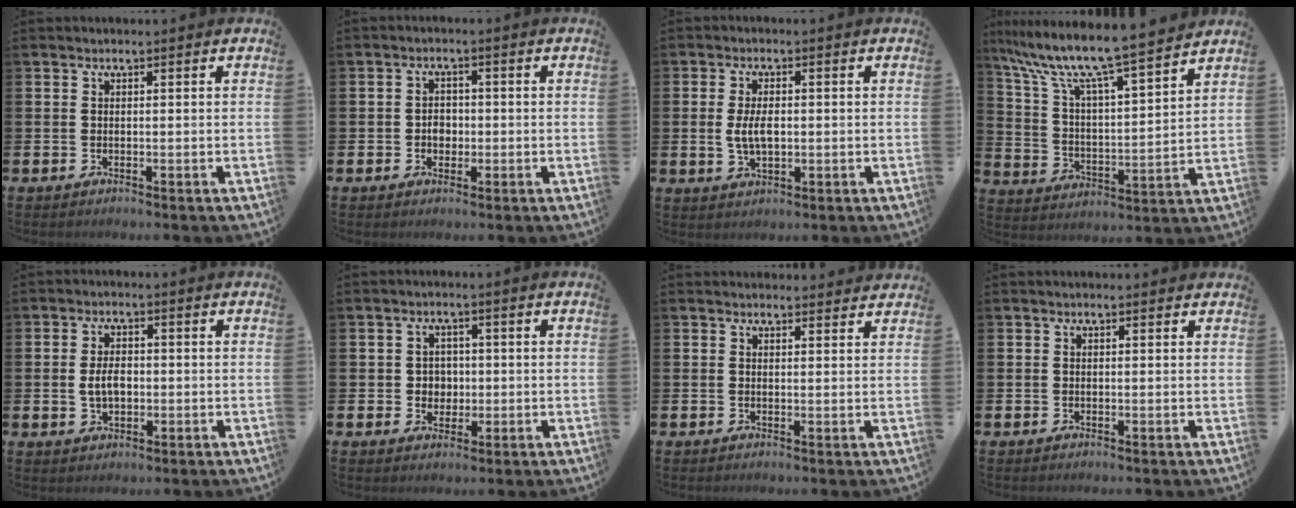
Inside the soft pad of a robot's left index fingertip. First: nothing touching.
{"total": 2.3, "force": [-0.4, 1.9, 1.2], "torque": [-0.006, -0.002, -0.015]}
{"total": 4.0, "force": [0.1, 2.0, 3.4], "torque": [-0.061, 0.000, -0.005]}
{"total": 10.8, "force": [9.7, 0.7, 4.7], "torque": [-0.133, -0.062, 0.164]}
{"total": 3.5, "force": [-0.1, 2.2, 2.8], "torque": [-0.042, 0.003, -0.005]}
{"total": 2.8, "force": [0.2, 2.7, 0.8], "torque": [-0.006, 0.002, -0.004]}
{"total": 1.7, "force": [1.7, 0.3, -0.1], "torque": [0.009, -0.008, 0.029]}
{"total": 0.0}